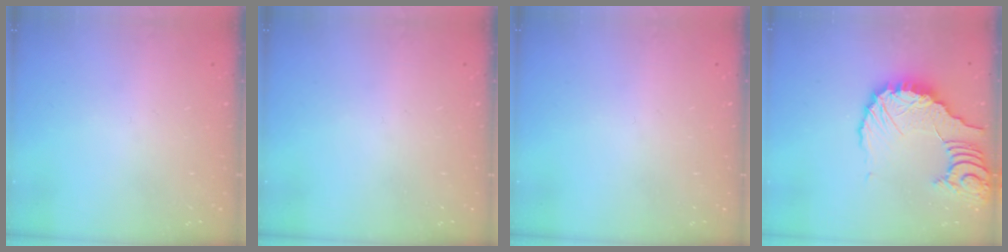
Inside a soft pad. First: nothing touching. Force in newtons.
{"total": 0.0}
{"total": 0.0}
{"total": 11.8, "press": 11.7, "slide": 1.6}